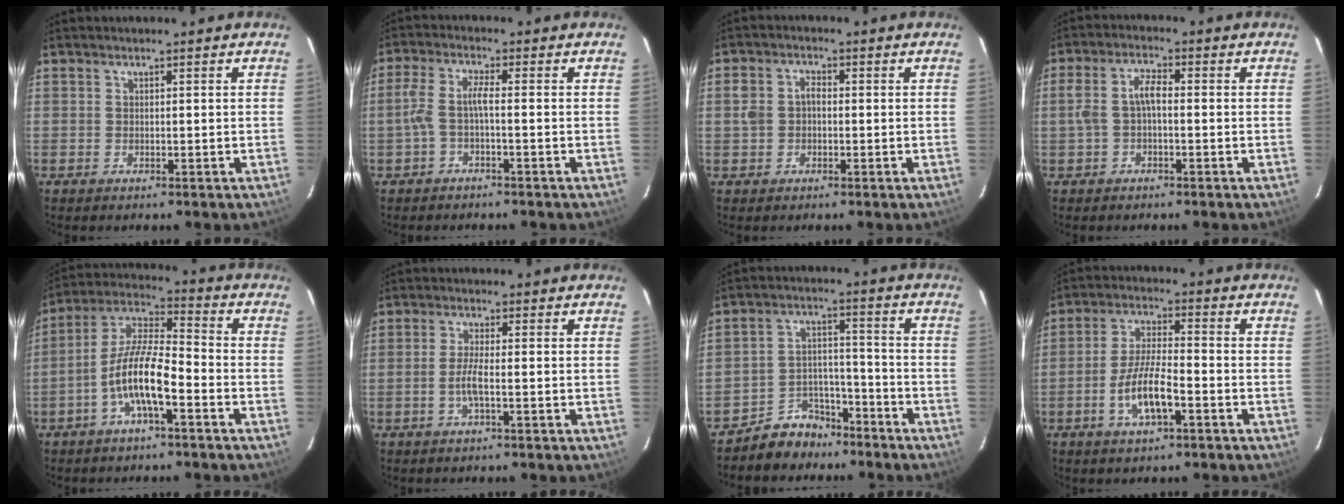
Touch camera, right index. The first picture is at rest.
{"total": 3.8, "force": [-1.5, 0.2, 3.5], "torque": [-0.083, 0.007, -0.030]}
{"total": 3.6, "force": [-0.5, 2.9, 2.1], "torque": [-0.044, 0.012, -0.008]}
{"total": 4.4, "force": [-0.9, 1.8, 4.0], "torque": [-0.086, 0.014, -0.016]}
{"total": 10.8, "force": [-4.7, 2.5, 9.4], "torque": [-0.196, 0.005, -0.093]}
{"total": 3.4, "force": [-1.1, -0.1, 3.2], "torque": [-0.065, -0.003, -0.023]}
{"total": 8.3, "force": [-6.8, 4.7, 0.7], "torque": [-0.023, 0.036, -0.109]}
{"total": 8.5, "force": [-3.7, 2.1, 7.4], "torque": [-0.150, -0.001, -0.066]}